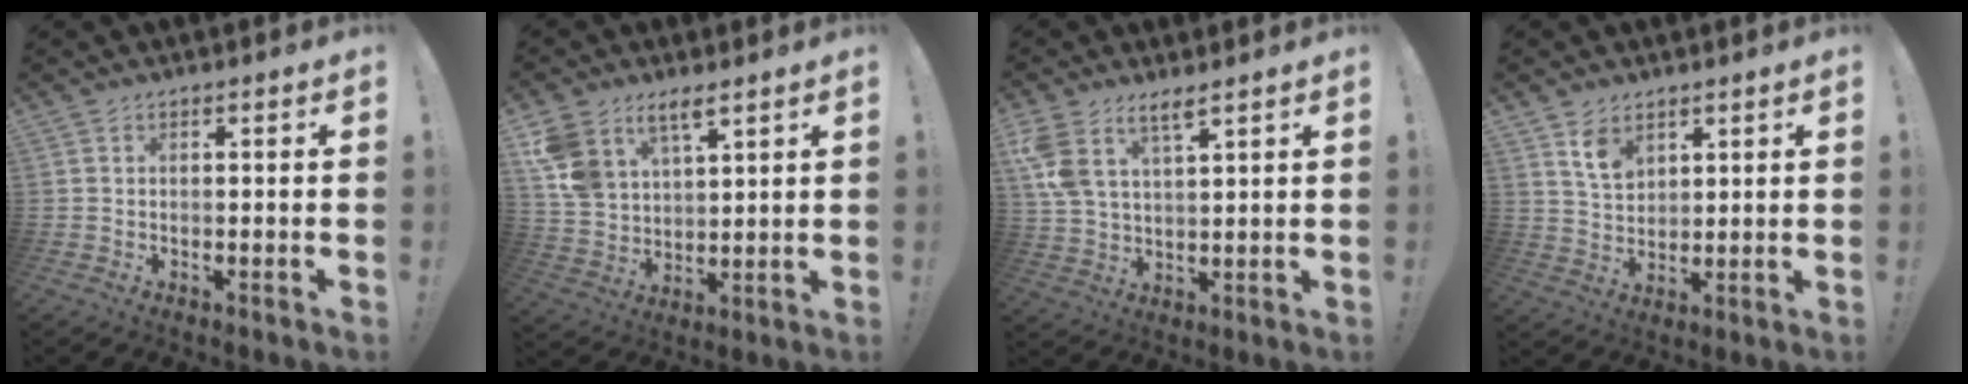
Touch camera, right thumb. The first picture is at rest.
{"total": 10.1, "force": [7.1, 5.8, 4.4], "torque": [-0.090, -0.037, 0.142]}
{"total": 8.1, "force": [5.5, 3.4, 4.8], "torque": [-0.104, -0.021, 0.105]}
{"total": 7.3, "force": [4.8, 4.6, 3.2], "torque": [-0.054, -0.022, 0.091]}